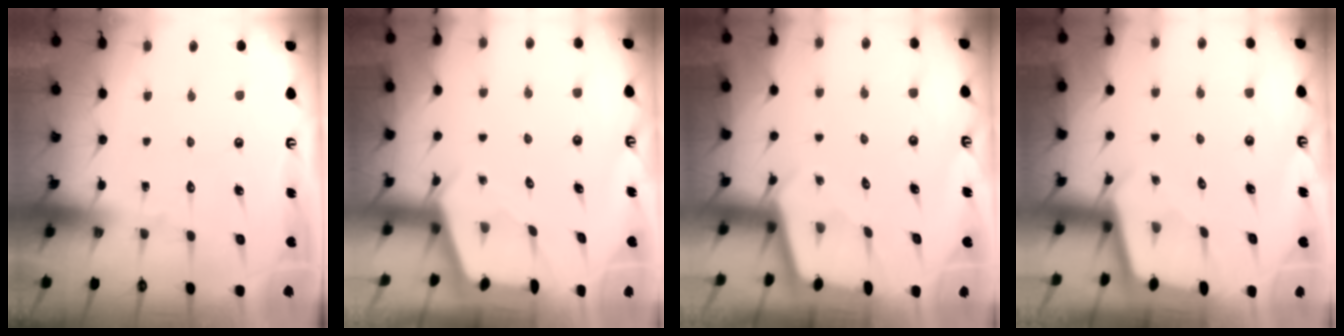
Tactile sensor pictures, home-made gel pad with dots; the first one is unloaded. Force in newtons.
{"total": 2.5, "press": 2.5, "slide": 0.2}
{"total": 2.0, "press": 2.0, "slide": 0.2}
{"total": 1.8, "press": 1.8, "slide": 0.2}